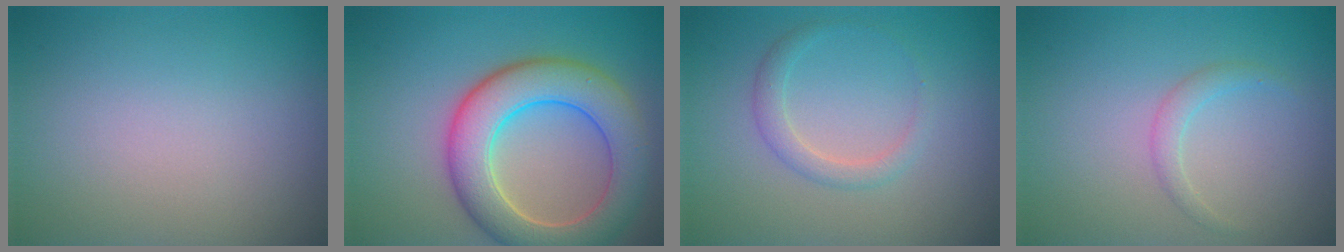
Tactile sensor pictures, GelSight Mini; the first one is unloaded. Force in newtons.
{"total": 8.1, "press": 8.1, "slide": 0.7}
{"total": 1.8, "press": 1.8, "slide": 0.0}
{"total": 1.3, "press": 1.3, "slide": 0.2}